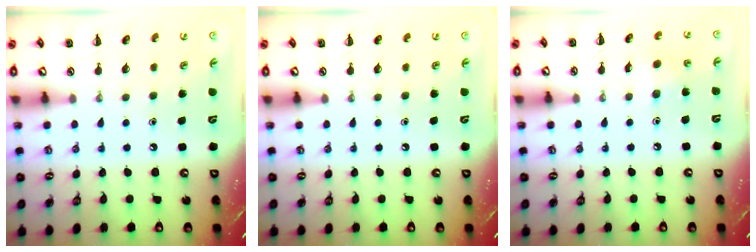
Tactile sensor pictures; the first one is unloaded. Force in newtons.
{"total": 0.0}
{"total": 2.5, "press": 2.4, "slide": 0.8}